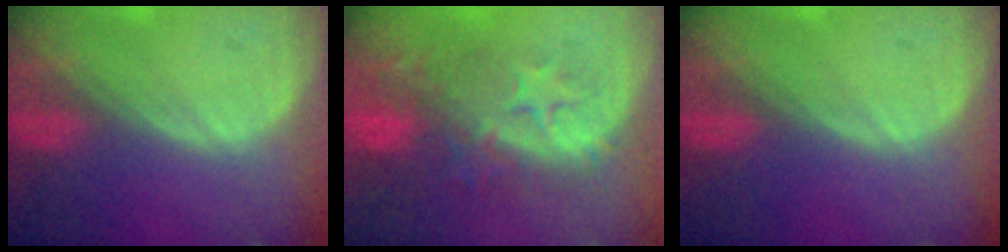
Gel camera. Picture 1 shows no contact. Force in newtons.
{"total": 9.7, "press": 9.1, "slide": 3.2}
{"total": 0.0}